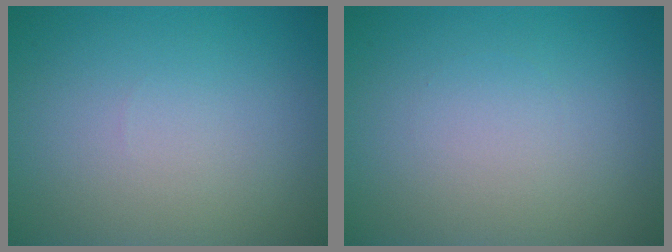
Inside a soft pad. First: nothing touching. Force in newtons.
{"total": 0.0}